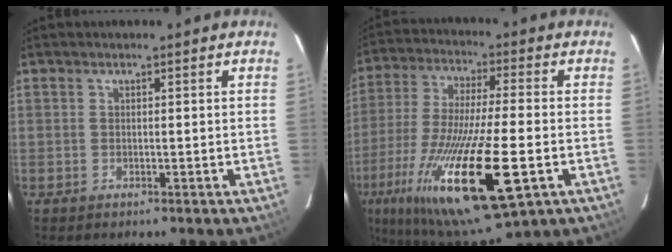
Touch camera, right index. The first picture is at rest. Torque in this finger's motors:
{"motor_torque": [2.14, 0.00, 1.05, 0.21]}